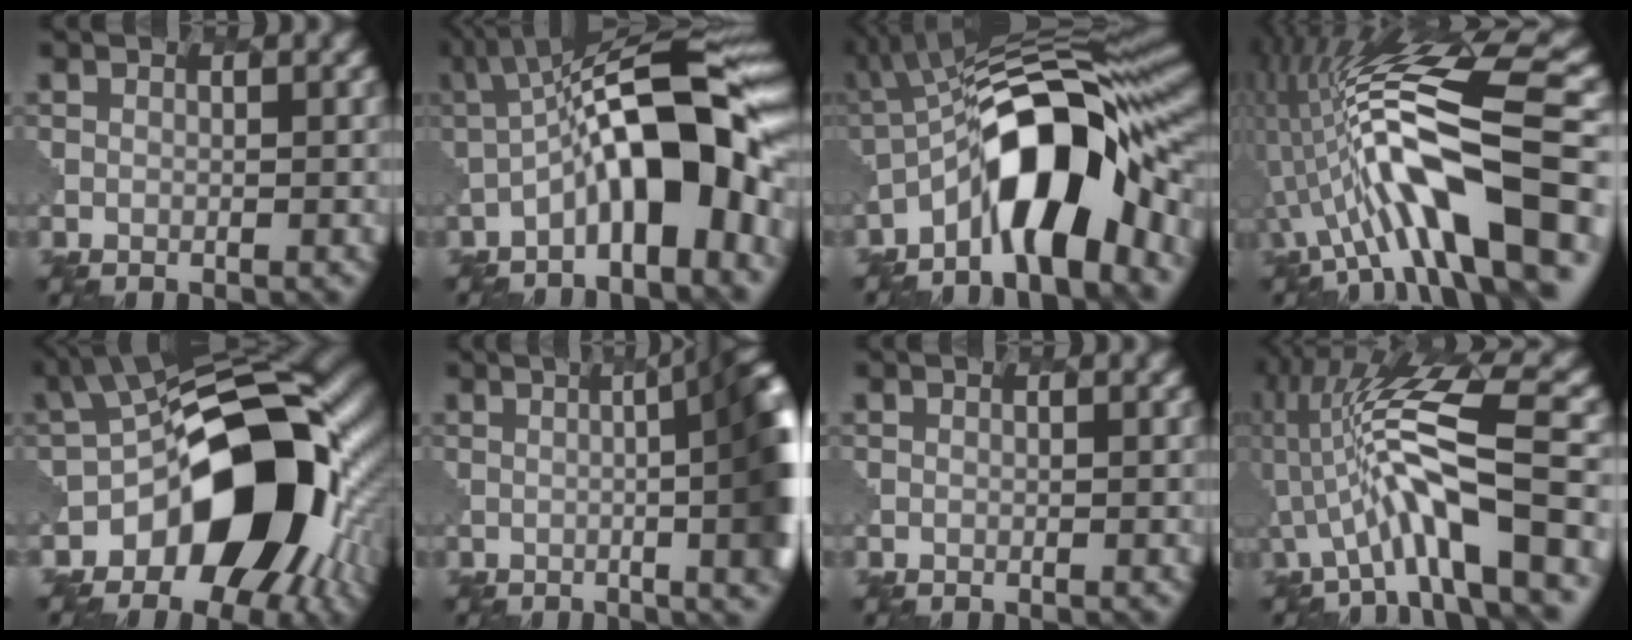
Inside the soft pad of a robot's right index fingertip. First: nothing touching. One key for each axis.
{"total": 11.7, "fx": -2.5, "fy": 3.0, "fz": 11.0, "tx": -0.173, "ty": 0.025, "tz": -0.051}
{"total": 10.8, "fx": -4.6, "fy": 2.8, "fz": 9.3, "tx": -0.142, "ty": 0.024, "tz": -0.090}
{"total": 11.9, "fx": -3.0, "fy": 3.4, "fz": 11.0, "tx": -0.189, "ty": 0.024, "tz": -0.057}
{"total": 14.8, "fx": -4.1, "fy": 9.2, "fz": 10.9, "tx": -0.121, "ty": 0.006, "tz": -0.087}
{"total": 11.4, "fx": 0.2, "fy": 3.1, "fz": 10.9, "tx": -0.082, "ty": 0.016, "tz": -0.002}
{"total": 0.0}
{"total": 9.1, "fx": -1.9, "fy": 1.6, "fz": 8.8, "tx": -0.166, "ty": 0.026, "tz": -0.042}